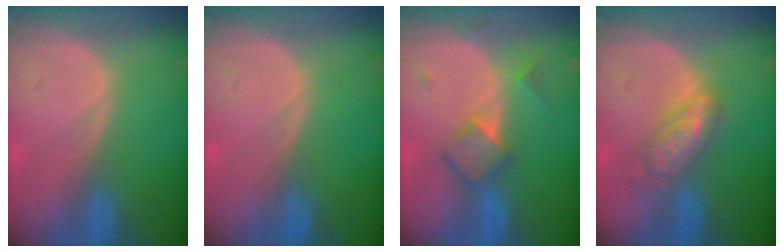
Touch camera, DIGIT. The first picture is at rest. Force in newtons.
{"total": 0.0}
{"total": 4.8, "press": 4.6, "slide": 1.4}
{"total": 5.3, "press": 5.2, "slide": 0.2}